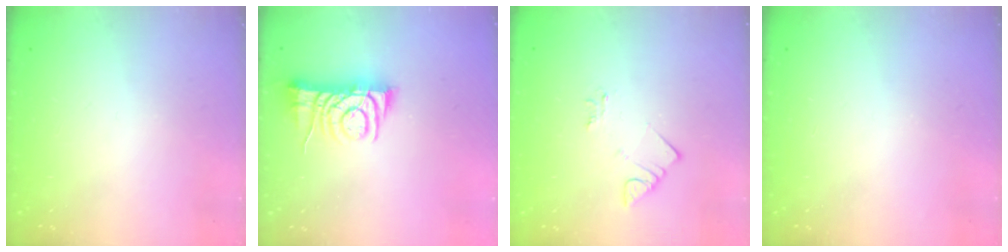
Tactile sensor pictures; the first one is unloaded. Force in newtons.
{"total": 7.6, "press": 7.5, "slide": 1.0}
{"total": 3.3, "press": 3.2, "slide": 0.4}
{"total": 0.0}